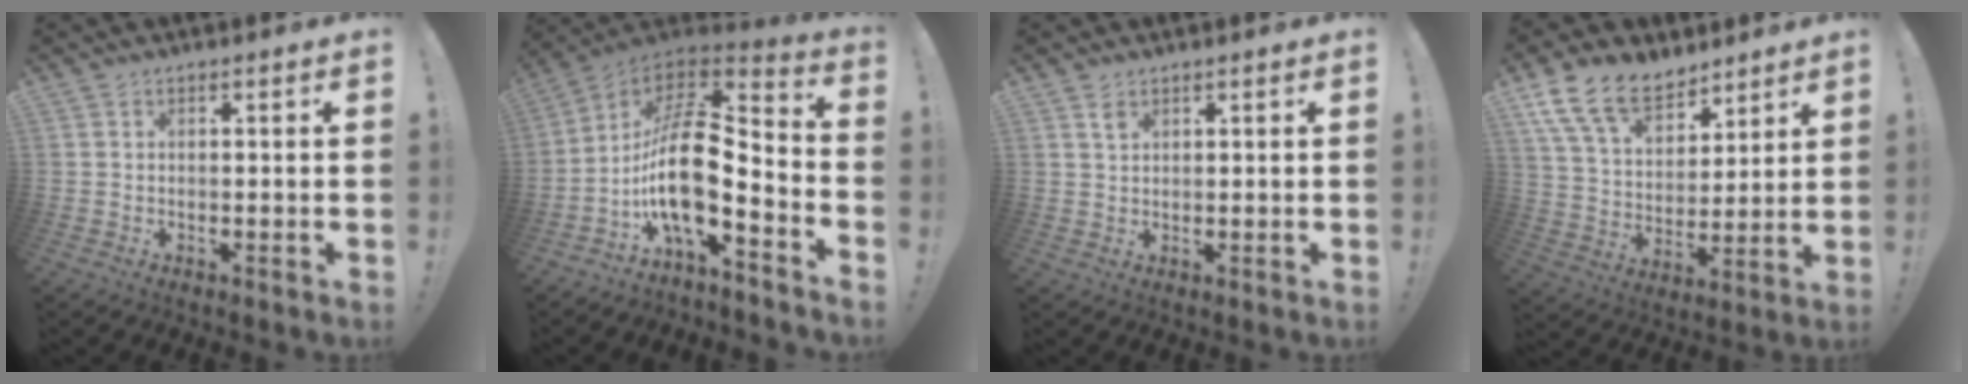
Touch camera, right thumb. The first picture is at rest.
{"total": 17.8, "force": [-2.9, 7.2, 16.0], "torque": [-0.315, 0.004, -0.053]}
{"total": 1.9, "force": [1.3, 1.1, 0.9], "torque": [-0.009, -0.005, 0.023]}
{"total": 15.6, "force": [10.7, 9.0, 6.8], "torque": [-0.132, -0.061, 0.203]}